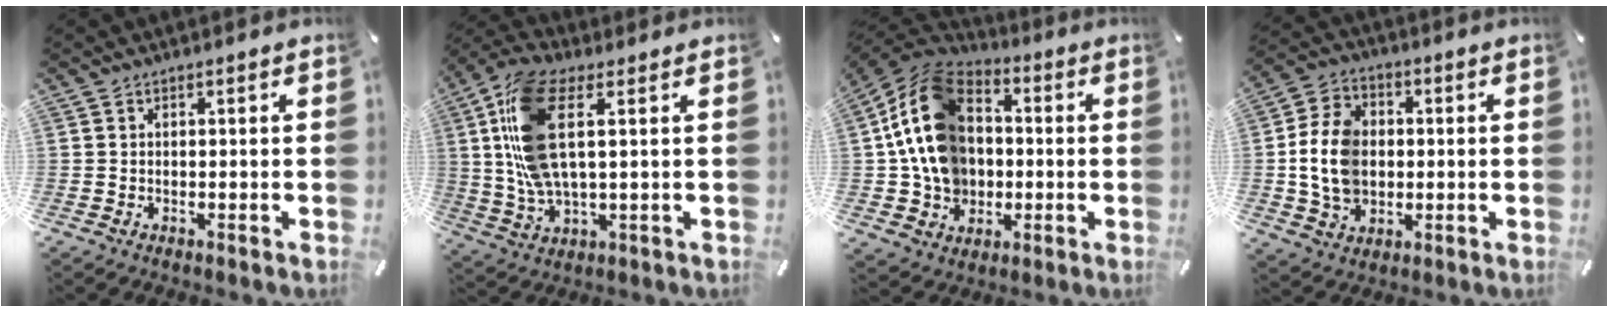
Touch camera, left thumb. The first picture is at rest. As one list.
[{"total": 15.1, "force": [3.6, 6.6, 13.1], "torque": [-0.284, -0.007, 0.067]}, {"total": 18.2, "force": [0.2, 15.2, 10.0], "torque": [-0.228, 0.006, 0.009]}, {"total": 12.5, "force": [-0.3, 10.1, 7.4], "torque": [-0.164, 0.015, -0.004]}]